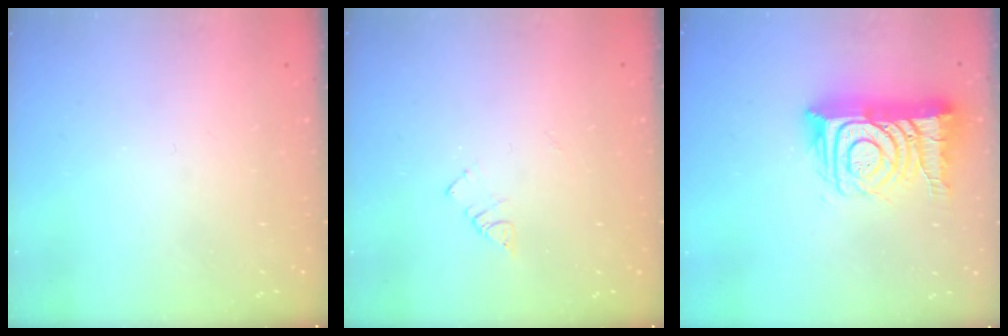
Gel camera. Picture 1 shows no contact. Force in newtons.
{"total": 4.0, "press": 4.0, "slide": 0.4}
{"total": 17.6, "press": 17.5, "slide": 1.6}